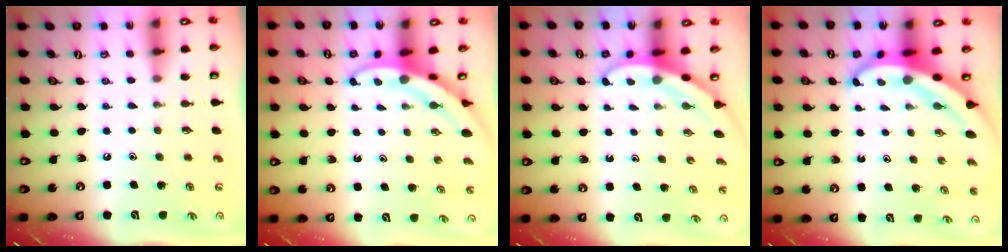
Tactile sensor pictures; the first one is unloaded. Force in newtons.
{"total": 3.1, "press": 3.1, "slide": 0.3}
{"total": 3.3, "press": 3.3, "slide": 0.2}
{"total": 5.3, "press": 5.2, "slide": 0.7}